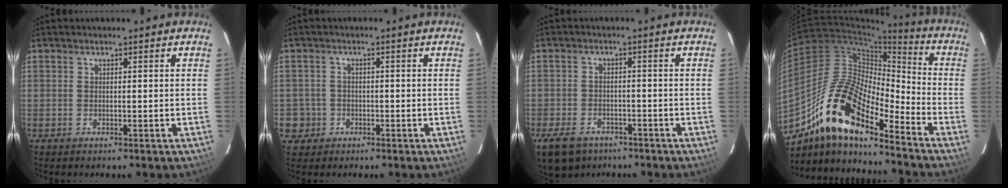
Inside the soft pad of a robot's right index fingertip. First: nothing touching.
{"total": 4.5, "force": [-1.3, 4.3, 0.3], "torque": [-0.014, 0.025, -0.018]}
{"total": 10.6, "force": [-7.1, 6.4, 4.5], "torque": [-0.121, -0.005, -0.114]}
{"total": 18.3, "force": [-12.5, 5.8, 12.0], "torque": [-0.212, 0.001, -0.248]}